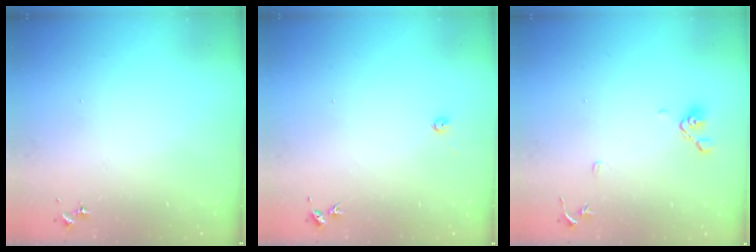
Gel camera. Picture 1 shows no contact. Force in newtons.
{"total": 2.2, "press": 2.2, "slide": 0.3}
{"total": 8.9, "press": 8.7, "slide": 1.9}